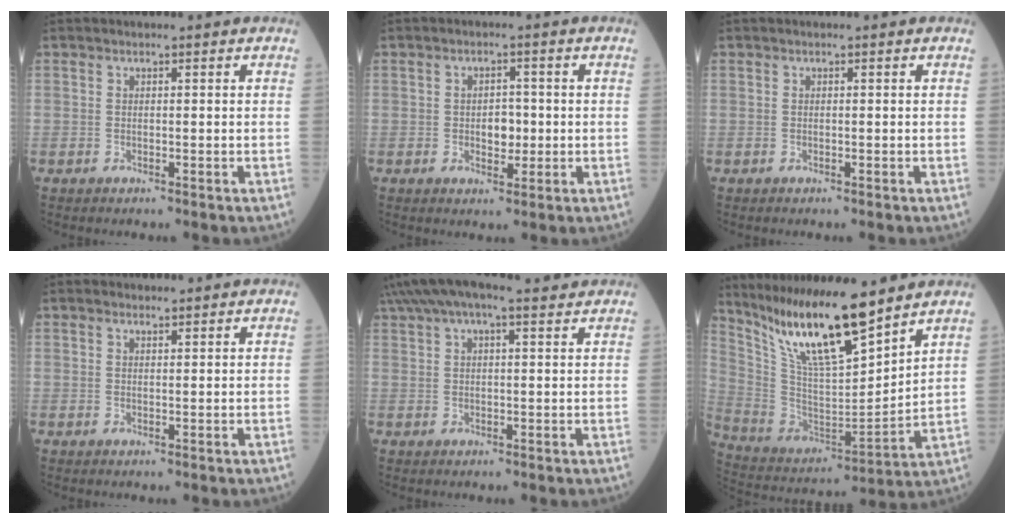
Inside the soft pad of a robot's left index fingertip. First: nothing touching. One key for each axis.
{"total": 3.2, "fx": -0.3, "fy": 2.0, "fz": 2.5, "tx": -0.035, "ty": 0.004, "tz": -0.001}
{"total": 0.0}
{"total": 1.1, "fx": 1.0, "fy": 0.4, "fz": 0.3, "tx": -0.013, "ty": 0.006, "tz": 0.018}
{"total": 9.6, "fx": 7.5, "fy": 2.1, "fz": 5.5, "tx": -0.103, "ty": 0.050, "tz": 0.118}
{"total": 17.0, "fx": 13.2, "fy": 1.9, "fz": 10.6, "tx": -0.200, "ty": -0.008, "tz": 0.255}